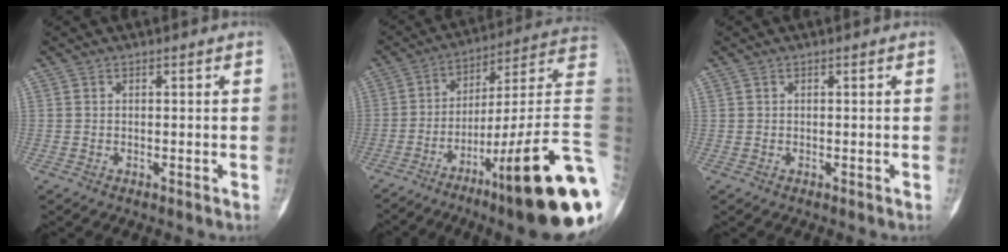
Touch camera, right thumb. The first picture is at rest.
{"total": 29.2, "force": [-10.7, 3.7, 26.9], "torque": [-0.300, 0.063, -0.164]}
{"total": 0.0}